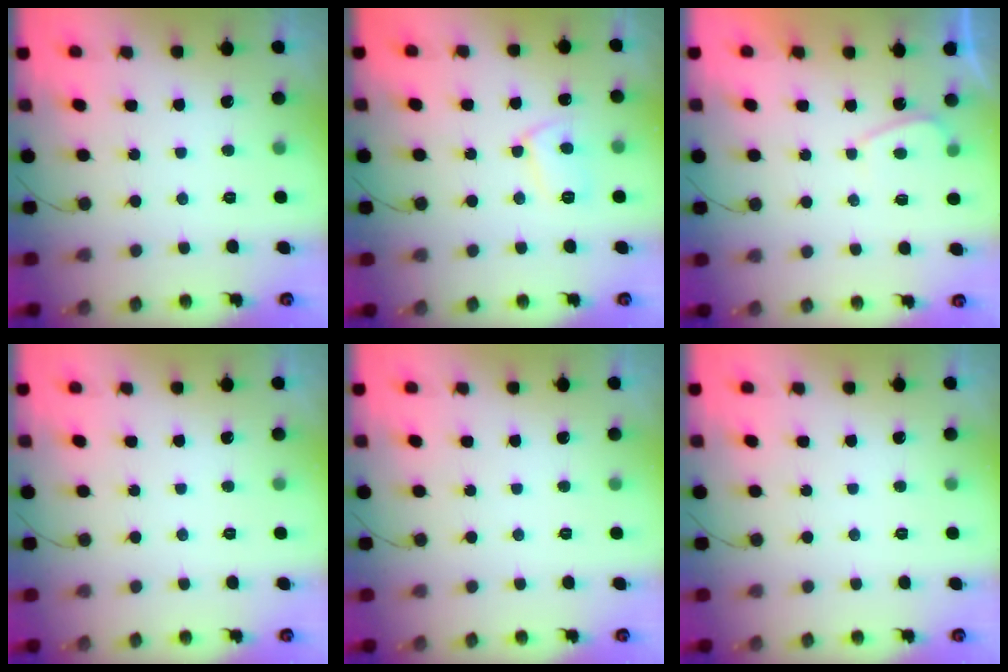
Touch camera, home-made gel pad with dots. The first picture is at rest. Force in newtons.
{"total": 7.6, "press": 7.6, "slide": 0.6}
{"total": 0.8, "press": 0.6, "slide": 0.5}
{"total": 0.0}
{"total": 0.0}
{"total": 0.0}